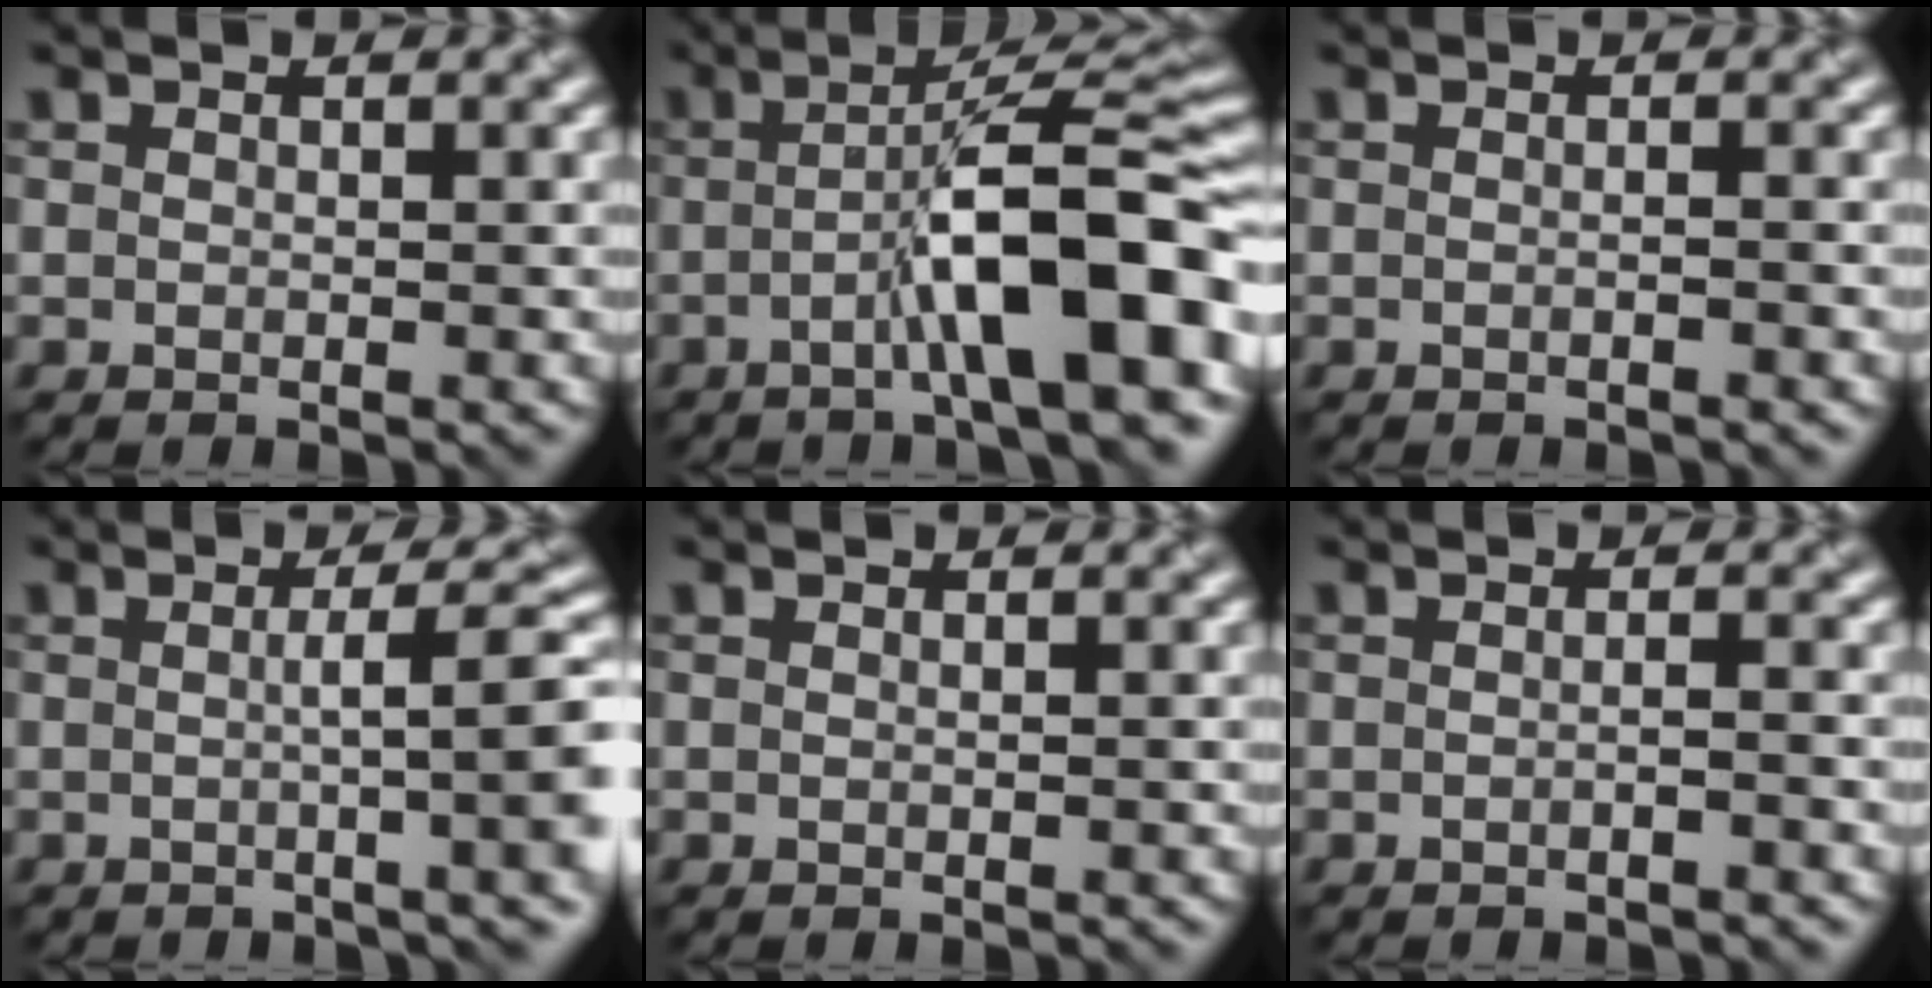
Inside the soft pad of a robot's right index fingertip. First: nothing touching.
{"total": 10.4, "force": [-2.7, 2.1, 9.9], "torque": [-0.131, 0.017, -0.050]}
{"total": 0.7, "force": [-0.3, 0.2, 0.6], "torque": [-0.008, -0.007, -0.011]}
{"total": 6.4, "force": [0.1, 1.5, 6.2], "torque": [-0.071, 0.008, 0.000]}
{"total": 0.0}
{"total": 1.0, "force": [-0.5, 0.2, 0.8], "torque": [-0.012, -0.003, -0.015]}